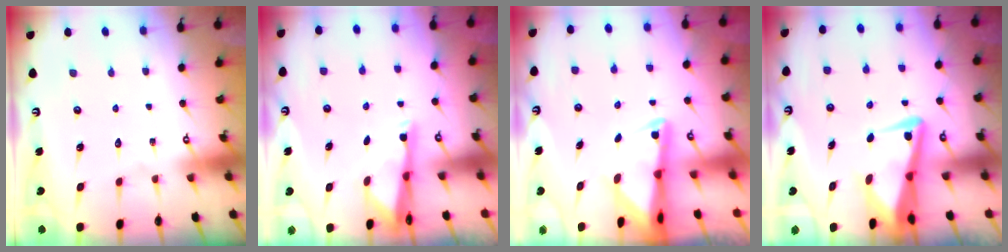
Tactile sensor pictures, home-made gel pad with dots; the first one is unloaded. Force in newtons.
{"total": 3.0, "press": 2.9, "slide": 0.6}
{"total": 2.9, "press": 2.8, "slide": 0.6}
{"total": 6.3, "press": 6.2, "slide": 1.5}